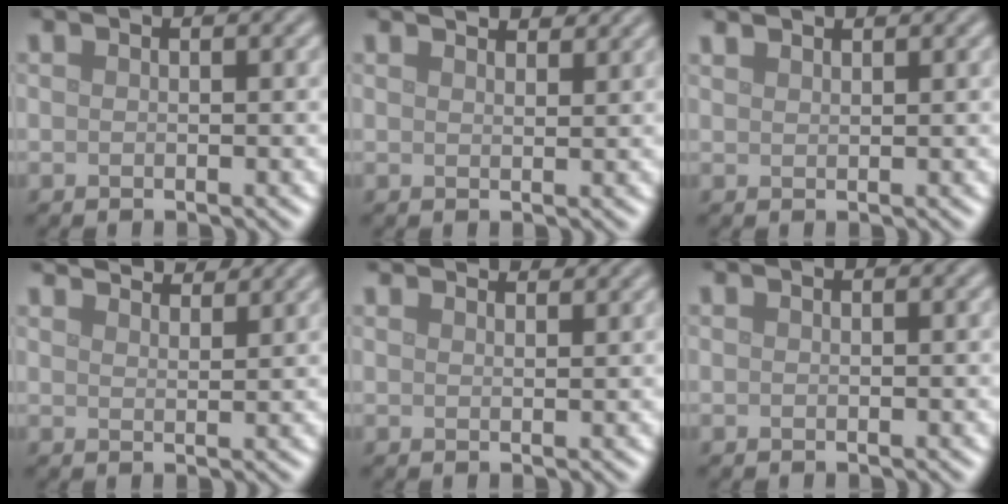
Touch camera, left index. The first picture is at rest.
{"total": 2.6, "force": [2.5, 0.4, 0.8], "torque": [-0.011, 0.000, 0.033]}
{"total": 1.5, "force": [1.5, 0.1, 0.2], "torque": [-0.006, 0.002, 0.023]}
{"total": 4.7, "force": [4.4, 0.7, 1.5], "torque": [-0.013, 0.007, 0.049]}
{"total": 3.8, "force": [3.6, 0.6, 1.0], "torque": [-0.011, 0.004, 0.034]}
{"total": 0.0}